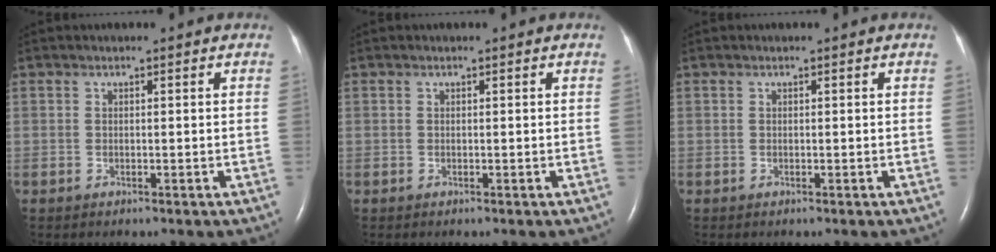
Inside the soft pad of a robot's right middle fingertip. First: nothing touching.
{"total": 0.0}
{"total": 0.0}